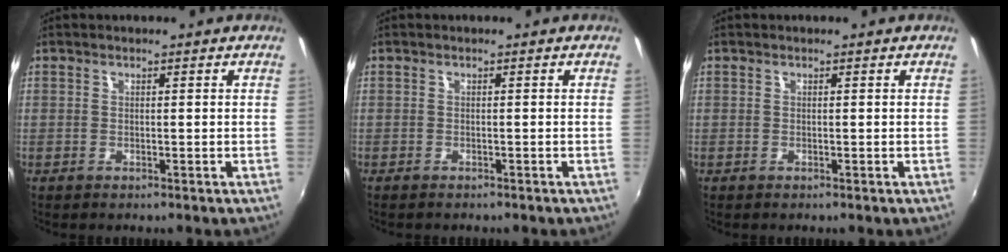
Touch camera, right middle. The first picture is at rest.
{"total": 1.2, "force": [-1.1, 0.4, 0.4], "torque": [-0.011, -0.004, -0.016]}
{"total": 0.0}